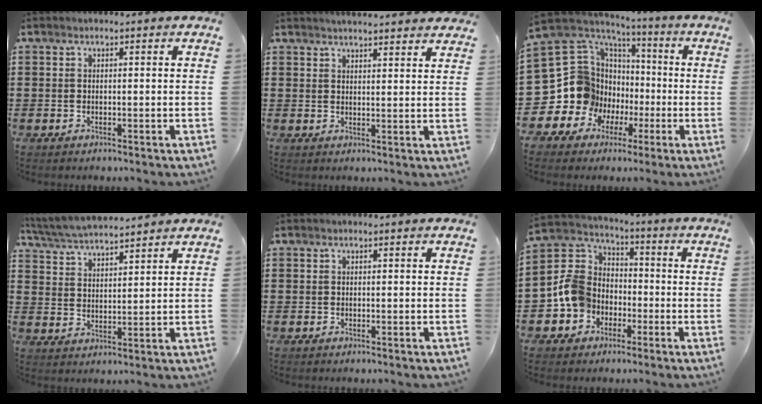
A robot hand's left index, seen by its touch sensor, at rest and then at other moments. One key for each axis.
{"total": 2.8, "fx": 2.7, "fy": -0.4, "fz": 0.2, "tx": -0.012, "ty": -0.009, "tz": 0.051}
{"total": 12.1, "fx": -0.7, "fy": 11.8, "fz": 2.5, "tx": -0.120, "ty": -0.037, "tz": 0.010}
{"total": 4.8, "fx": 4.7, "fy": 0.2, "fz": 1.0, "tx": -0.039, "ty": -0.021, "tz": 0.083}
{"total": 0.0}
{"total": 9.3, "fx": -2.8, "fy": 8.2, "fz": 3.5, "tx": -0.117, "ty": 0.016, "tz": -0.058}